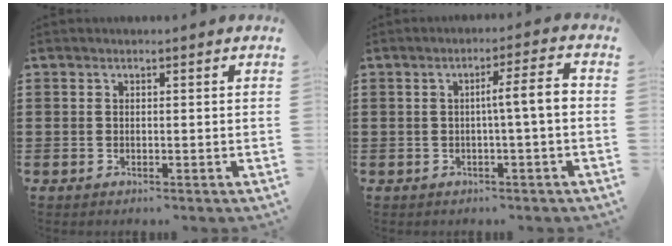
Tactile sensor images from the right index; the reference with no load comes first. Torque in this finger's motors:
{"motor_torque": [1.08, -0.33, 0.29, 0.11]}